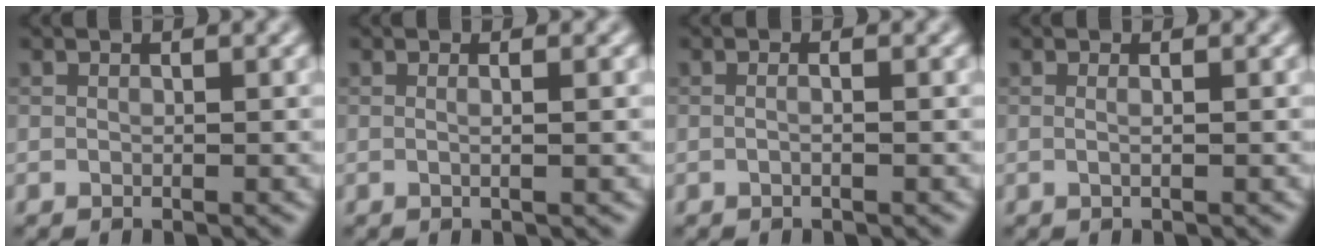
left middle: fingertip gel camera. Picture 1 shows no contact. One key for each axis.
{"total": 1.6, "fx": -0.1, "fy": 0.6, "fz": 1.5, "tx": -0.012, "ty": 0.002, "tz": -0.009}
{"total": 1.1, "fx": -0.1, "fy": 0.4, "fz": 1.0, "tx": 0.001, "ty": -0.011, "tz": -0.009}
{"total": 0.8, "fx": -0.1, "fy": 0.3, "fz": 0.7, "tx": -0.008, "ty": 0.000, "tz": -0.005}